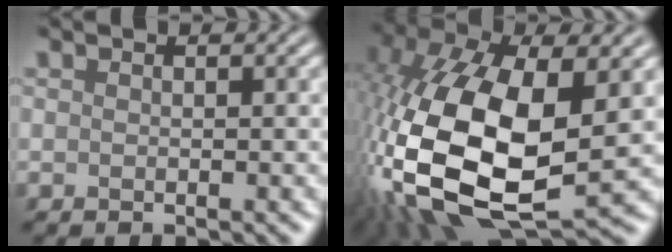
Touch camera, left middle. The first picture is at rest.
{"total": 16.2, "force": [-2.0, 8.2, 13.8], "torque": [-0.315, -0.010, -0.033]}